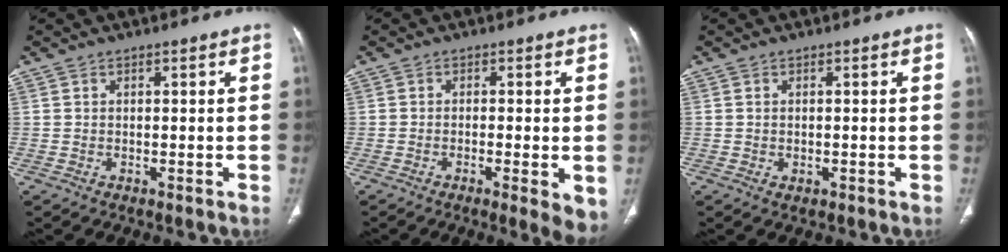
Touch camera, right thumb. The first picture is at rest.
{"total": 6.0, "force": [-1.8, 1.2, 5.6], "torque": [-0.085, -0.011, -0.030]}
{"total": 1.2, "force": [-0.3, 0.7, 0.9], "torque": [-0.021, 0.000, -0.001]}